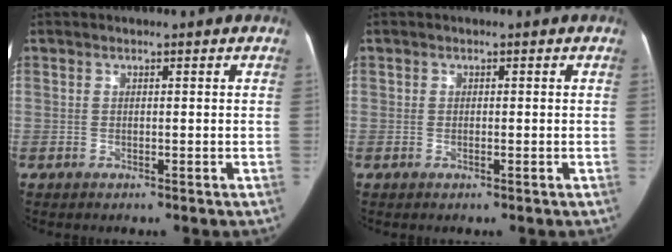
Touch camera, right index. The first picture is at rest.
{"total": 0.0}